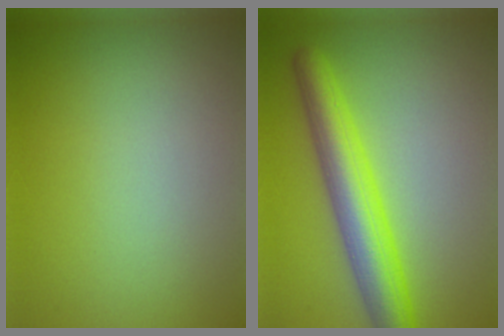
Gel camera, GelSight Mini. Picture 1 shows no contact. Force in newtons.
{"total": 6.5, "press": 6.5, "slide": 0.3}